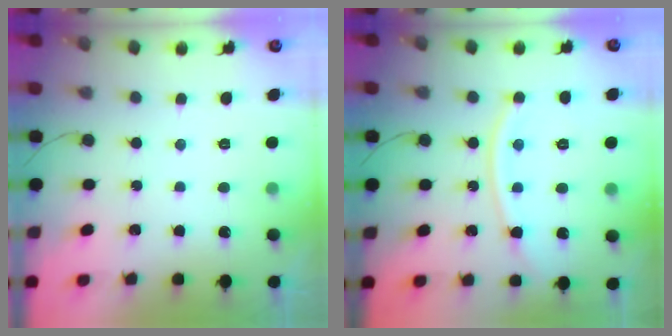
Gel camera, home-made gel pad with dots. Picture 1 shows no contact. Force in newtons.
{"total": 11.3, "press": 11.2, "slide": 1.3}